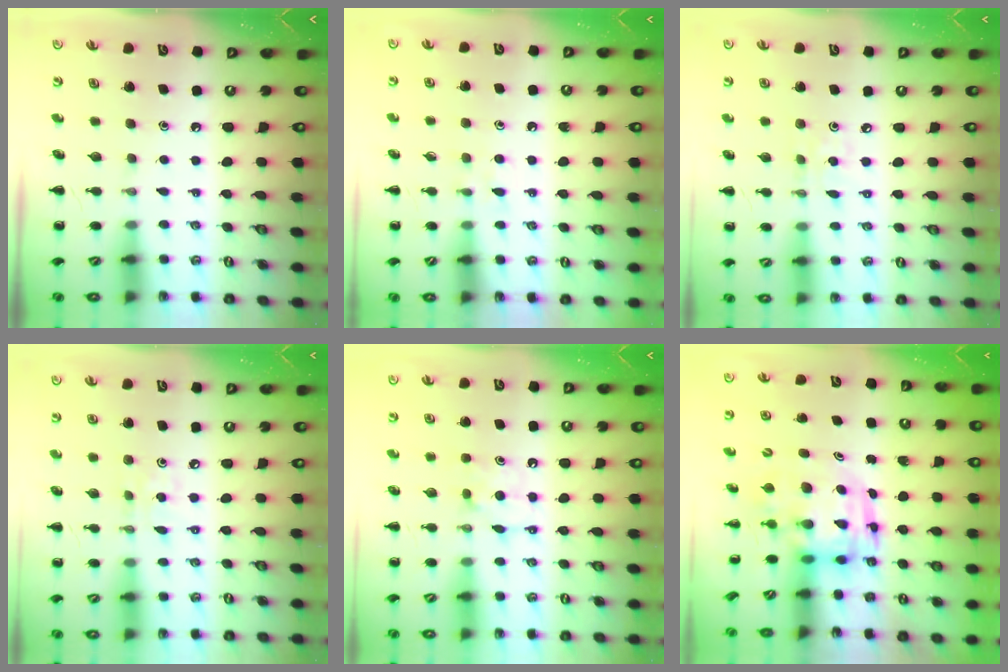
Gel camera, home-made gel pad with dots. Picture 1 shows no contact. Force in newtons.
{"total": 4.2, "press": 3.9, "slide": 1.6}
{"total": 2.6, "press": 2.5, "slide": 0.8}
{"total": 2.6, "press": 2.5, "slide": 0.8}
{"total": 6.8, "press": 6.6, "slide": 1.8}
{"total": 3.5, "press": 3.4, "slide": 0.7}